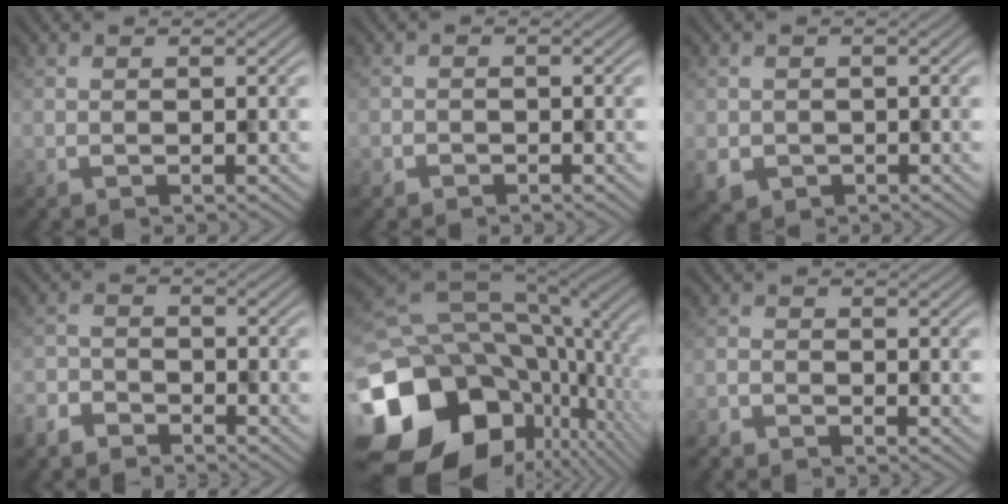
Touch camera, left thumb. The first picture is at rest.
{"total": 0.9, "force": [-0.6, 0.5, -0.4], "torque": [0.011, -0.001, -0.011]}
{"total": 2.9, "force": [-1.2, 2.5, 0.9], "torque": [-0.017, -0.017, -0.020]}
{"total": 3.9, "force": [-3.7, 1.2, 0.2], "torque": [-0.002, -0.006, -0.084]}
{"total": 20.4, "force": [-4.7, 16.2, 11.6], "torque": [-0.261, -0.028, -0.057]}
{"total": 2.0, "force": [-2.0, 0.3, -0.2], "torque": [0.007, -0.005, -0.042]}